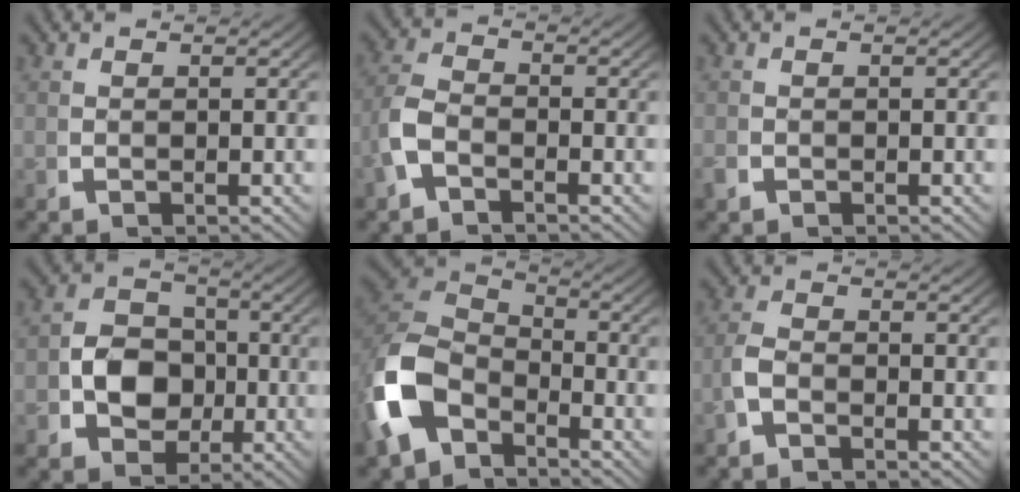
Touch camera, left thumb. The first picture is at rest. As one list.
[{"total": 3.6, "force": [-1.4, 2.4, 2.2], "torque": [-0.059, -0.008, -0.027]}, {"total": 0.9, "force": [-0.6, 0.6, 0.3], "torque": [-0.010, -0.005, -0.012]}, {"total": 7.8, "force": [-1.5, 6.4, 4.2], "torque": [-0.083, -0.027, -0.018]}, {"total": 9.5, "force": [-1.9, 6.9, 6.2], "torque": [-0.154, -0.018, -0.029]}, {"total": 2.2, "force": [-1.3, 1.3, 1.3], "torque": [-0.034, -0.003, -0.026]}]